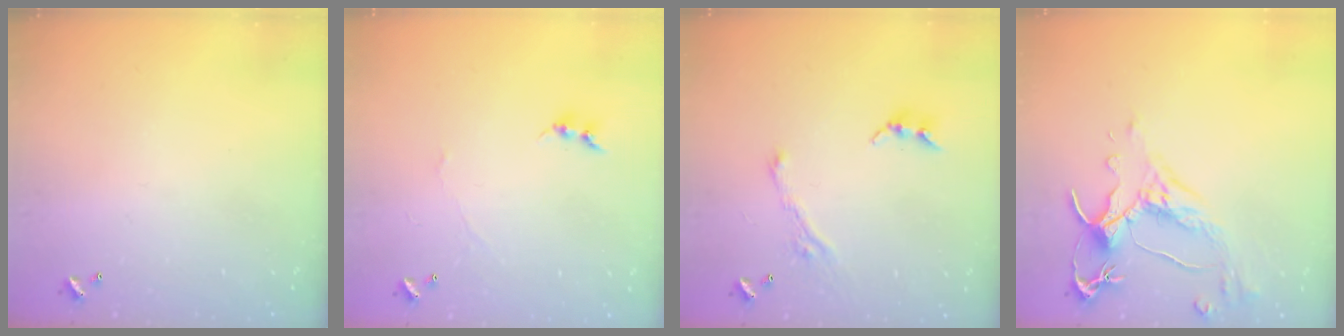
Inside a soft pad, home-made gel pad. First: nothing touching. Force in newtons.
{"total": 1.5, "press": 1.4, "slide": 0.5}
{"total": 3.7, "press": 3.6, "slide": 0.7}
{"total": 2.5, "press": 2.1, "slide": 1.2}